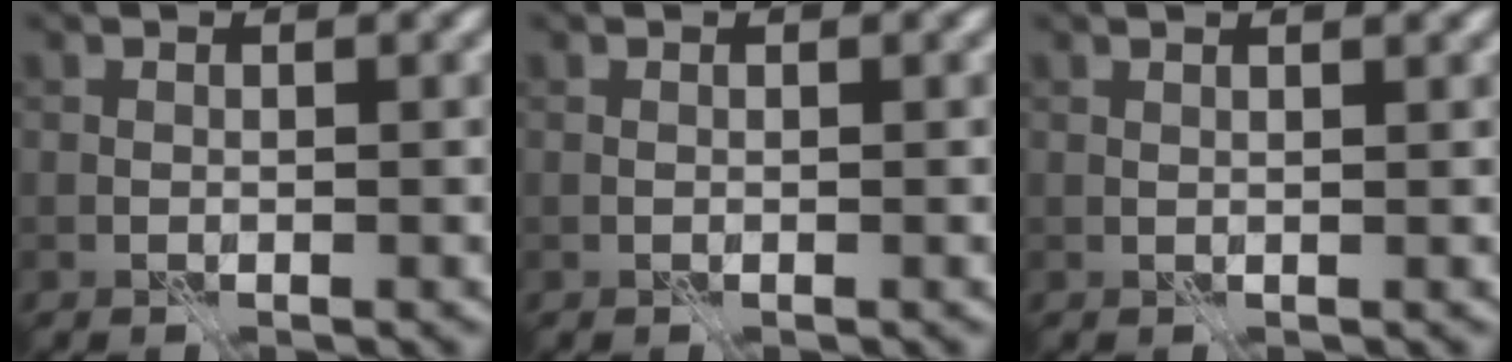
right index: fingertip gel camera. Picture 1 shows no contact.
{"total": 0.0}
{"total": 2.3, "force": [1.4, 0.9, 1.6], "torque": [-0.008, 0.005, -0.004]}